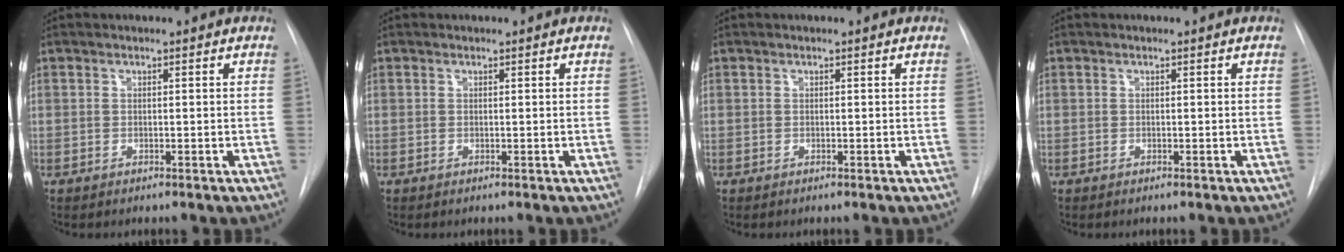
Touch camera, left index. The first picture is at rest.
{"total": 0.0}
{"total": 0.0}
{"total": 0.0}